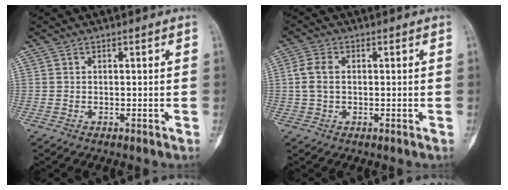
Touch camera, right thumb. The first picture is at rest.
{"total": 4.1, "force": [0.2, 2.6, 3.1], "torque": [-0.071, 0.008, 0.000]}